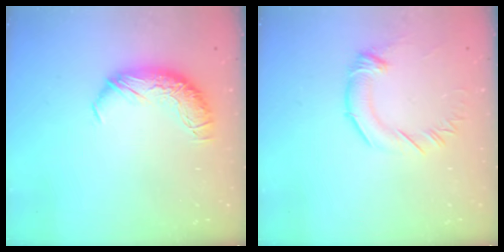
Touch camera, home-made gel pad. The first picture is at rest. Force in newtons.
{"total": 1.9, "press": 1.8, "slide": 0.7}